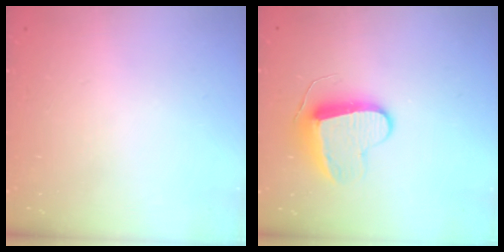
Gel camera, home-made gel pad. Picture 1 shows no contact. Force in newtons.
{"total": 9.4, "press": 9.4, "slide": 0.4}